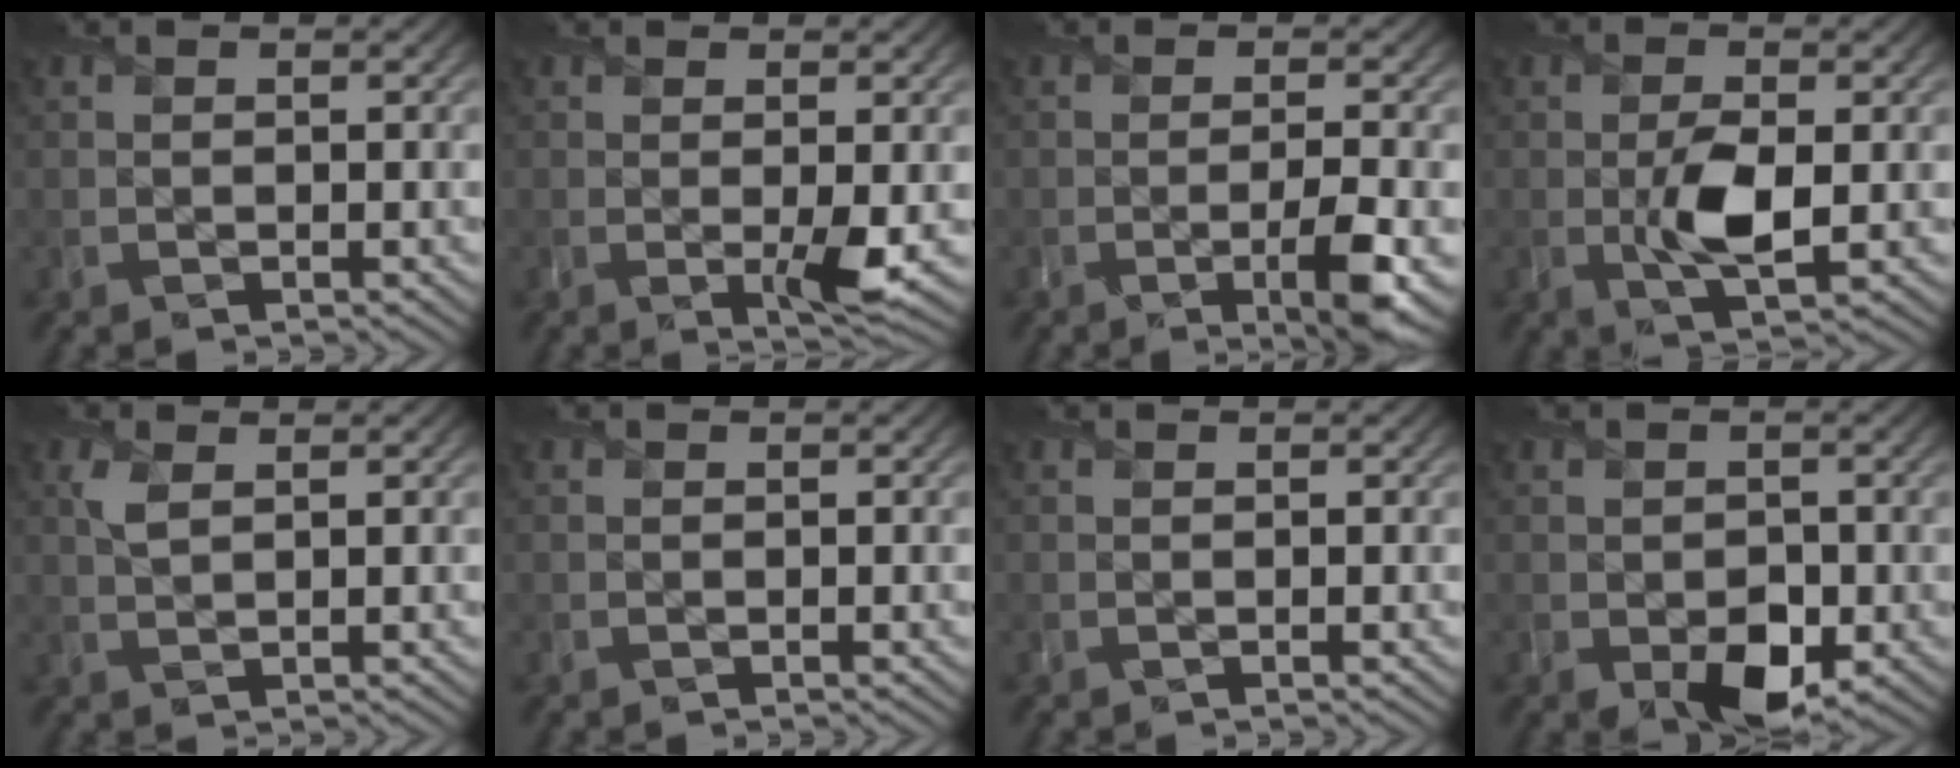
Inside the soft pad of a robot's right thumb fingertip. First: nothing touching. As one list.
[{"total": 2.3, "force": [0.0, 0.4, 2.3], "torque": [-0.042, -0.008, -0.001]}, {"total": 5.2, "force": [-2.0, 1.0, 4.7], "torque": [-0.078, -0.002, -0.035]}, {"total": 5.2, "force": [-0.5, 2.5, 4.5], "torque": [-0.096, -0.008, -0.006]}, {"total": 2.1, "force": [1.0, 0.9, 1.6], "torque": [-0.046, 0.004, 0.020]}, {"total": 0.0}, {"total": 0.0}, {"total": 5.1, "force": [-1.7, 3.5, 3.3], "torque": [-0.061, -0.023, -0.023]}]